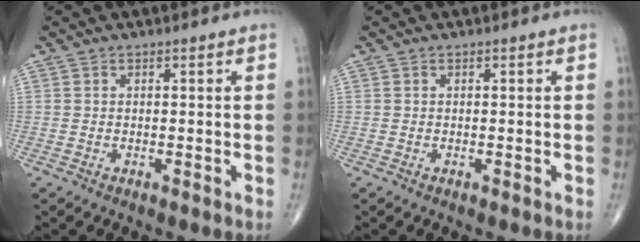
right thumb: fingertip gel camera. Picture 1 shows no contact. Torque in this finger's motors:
{"motor_torque": [-0.07, -0.08, 0.02, 0.06, 0.00]}